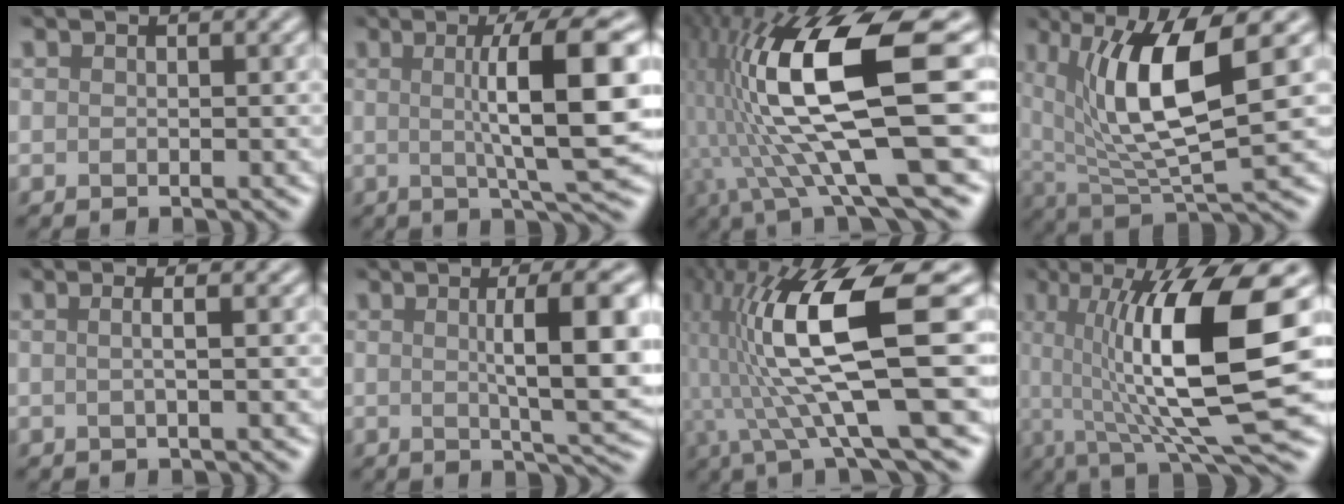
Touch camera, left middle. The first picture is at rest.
{"total": 10.0, "force": [1.1, 1.7, 9.8], "torque": [-0.119, 0.009, 0.023]}
{"total": 13.8, "force": [0.8, 4.3, 13.1], "torque": [-0.255, -0.010, 0.023]}
{"total": 9.0, "force": [2.5, 2.4, 8.3], "torque": [-0.152, -0.004, 0.055]}
{"total": 2.1, "force": [0.4, 0.9, 1.9], "torque": [-0.012, 0.007, -0.016]}
{"total": 8.7, "force": [1.0, 1.7, 8.5], "torque": [-0.105, 0.012, 0.021]}
{"total": 12.9, "force": [0.3, 2.9, 12.6], "torque": [-0.241, 0.008, 0.014]}
{"total": 12.6, "force": [0.9, 3.0, 12.2], "torque": [-0.188, 0.005, 0.021]}